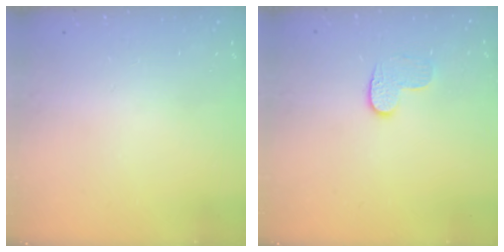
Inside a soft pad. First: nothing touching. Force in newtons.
{"total": 6.5, "press": 6.4, "slide": 0.5}